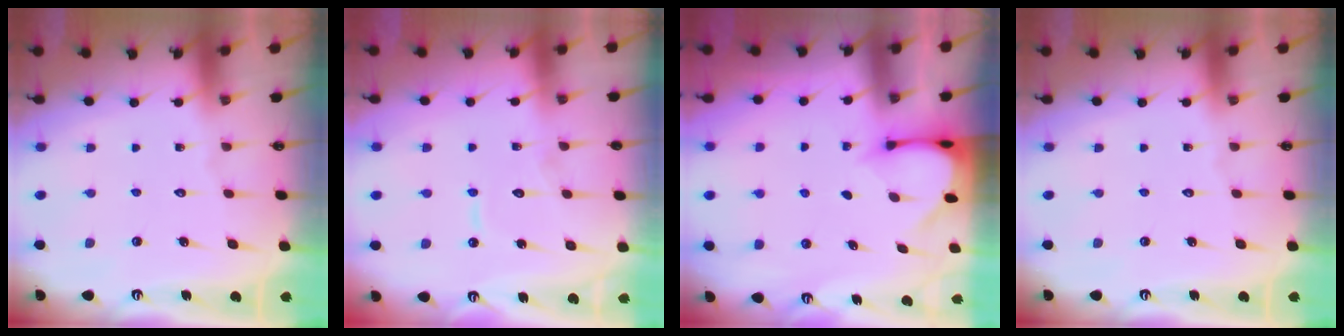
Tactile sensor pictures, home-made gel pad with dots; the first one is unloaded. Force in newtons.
{"total": 6.3, "press": 6.2, "slide": 0.6}
{"total": 3.2, "press": 3.2, "slide": 0.3}
{"total": 0.0}